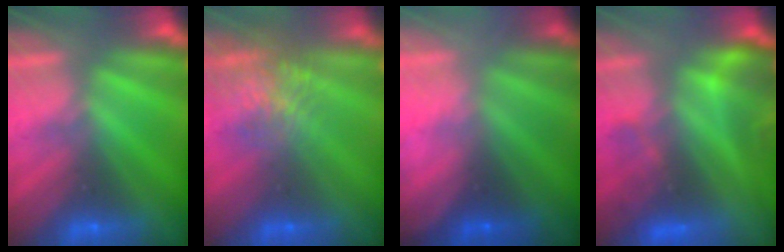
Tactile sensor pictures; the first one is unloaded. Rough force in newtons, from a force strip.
{"total": 7.6}
{"total": 5.5}
{"total": 3.5}